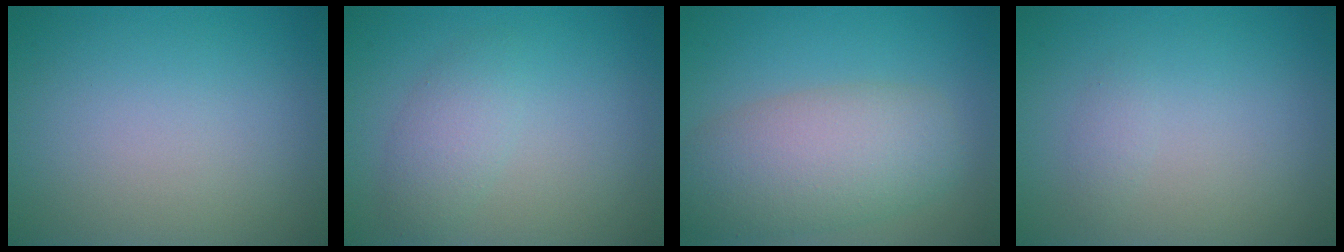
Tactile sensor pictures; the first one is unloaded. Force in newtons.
{"total": 2.3, "press": 2.3, "slide": 0.1}
{"total": 6.8, "press": 6.8, "slide": 0.4}
{"total": 0.8, "press": 0.8, "slide": 0.1}